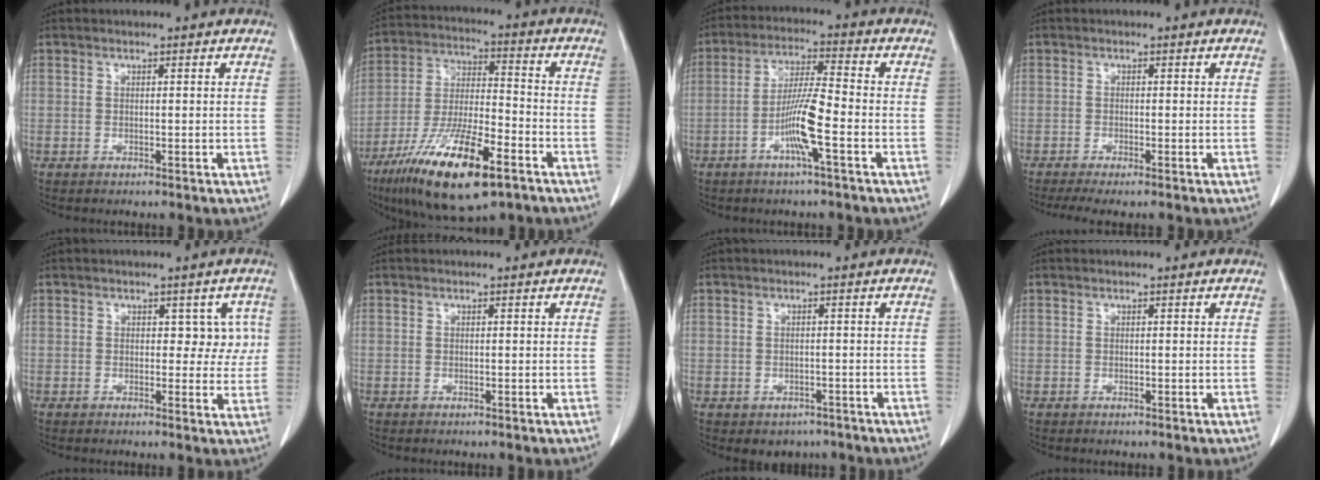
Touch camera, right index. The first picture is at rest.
{"total": 18.1, "force": [-10.3, 4.0, 14.3], "torque": [-0.277, -0.031, -0.180]}
{"total": 8.0, "force": [-3.0, -0.1, 7.4], "torque": [-0.147, 0.000, -0.059]}
{"total": 4.0, "force": [-3.1, 0.3, 2.5], "torque": [-0.038, -0.009, -0.051]}
{"total": 3.5, "force": [0.8, 2.4, 2.4], "torque": [-0.008, 0.011, 0.008]}
{"total": 0.0}
{"total": 3.3, "force": [-2.1, 2.4, 0.6], "torque": [0.001, 0.008, -0.023]}
{"total": 0.0}